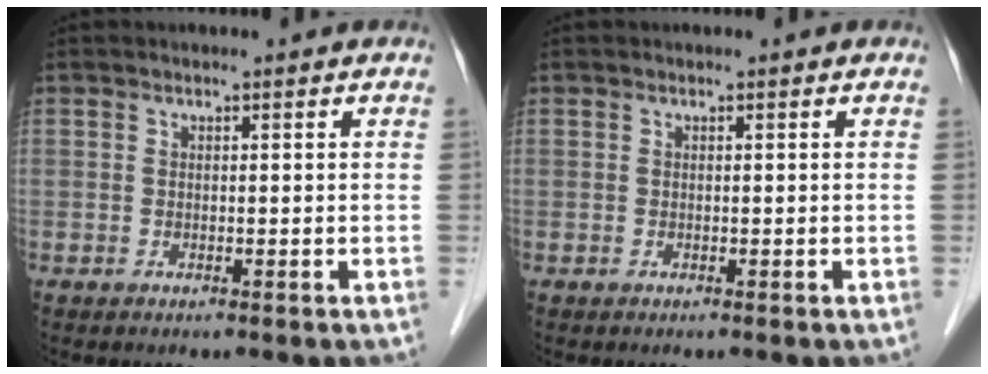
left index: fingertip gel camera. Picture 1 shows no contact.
{"total": 0.0}